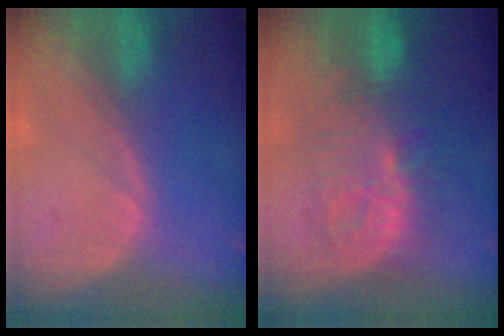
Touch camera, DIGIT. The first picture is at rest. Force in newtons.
{"total": 9.4, "press": 9.3, "slide": 1.4}